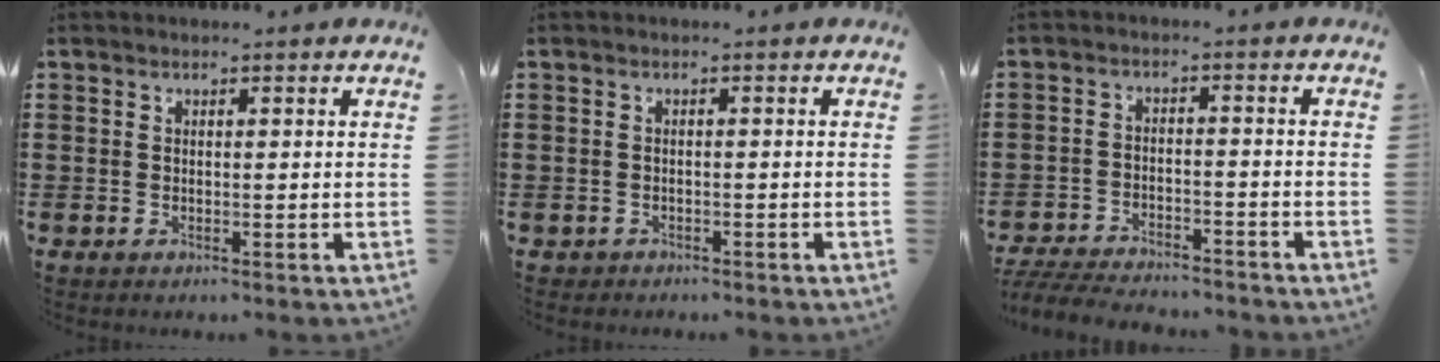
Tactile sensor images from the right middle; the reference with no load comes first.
{"total": 0.7, "force": [-0.6, 0.3, -0.1], "torque": [0.000, 0.002, -0.016]}
{"total": 5.2, "force": [-5.0, 0.7, 1.0], "torque": [-0.025, 0.003, -0.103]}